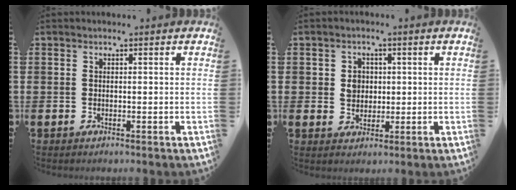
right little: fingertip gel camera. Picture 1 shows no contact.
{"total": 3.0, "force": [0.7, 2.6, 1.2], "torque": [-0.016, 0.006, 0.008]}